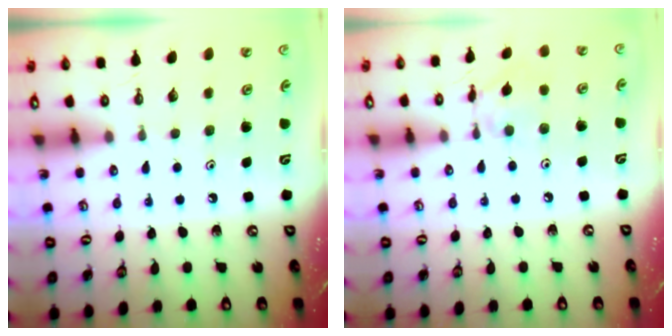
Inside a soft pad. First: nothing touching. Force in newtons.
{"total": 8.5, "press": 8.5, "slide": 0.5}